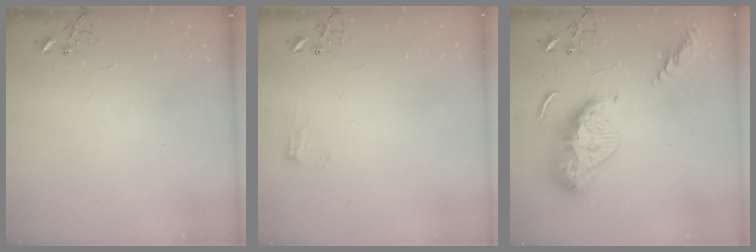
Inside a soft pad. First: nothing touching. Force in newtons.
{"total": 6.8, "press": 6.8, "slide": 0.8}
{"total": 16.9, "press": 16.8, "slide": 1.6}